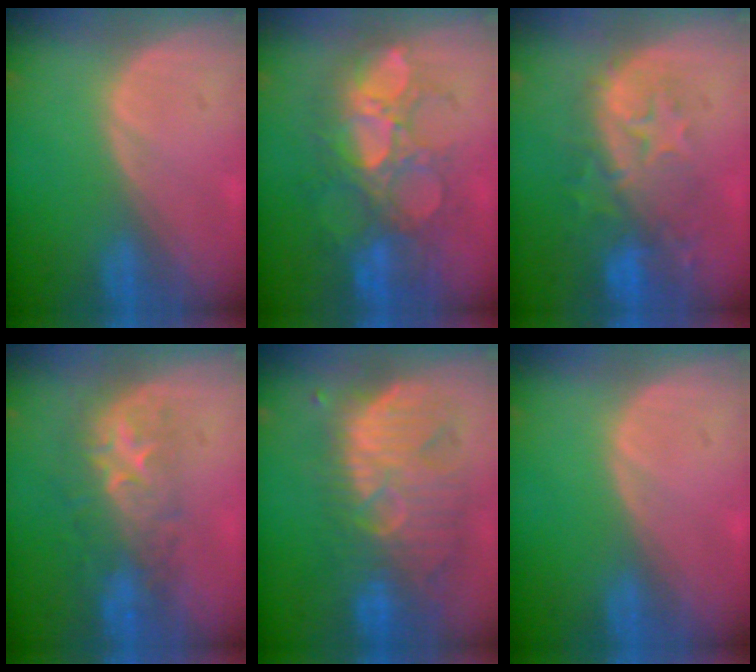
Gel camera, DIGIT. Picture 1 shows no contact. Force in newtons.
{"total": 10.3, "press": 9.7, "slide": 3.7}
{"total": 10.3, "press": 8.9, "slide": 5.1}
{"total": 8.1, "press": 7.7, "slide": 2.5}
{"total": 11.2, "press": 10.7, "slide": 3.4}
{"total": 0.0}